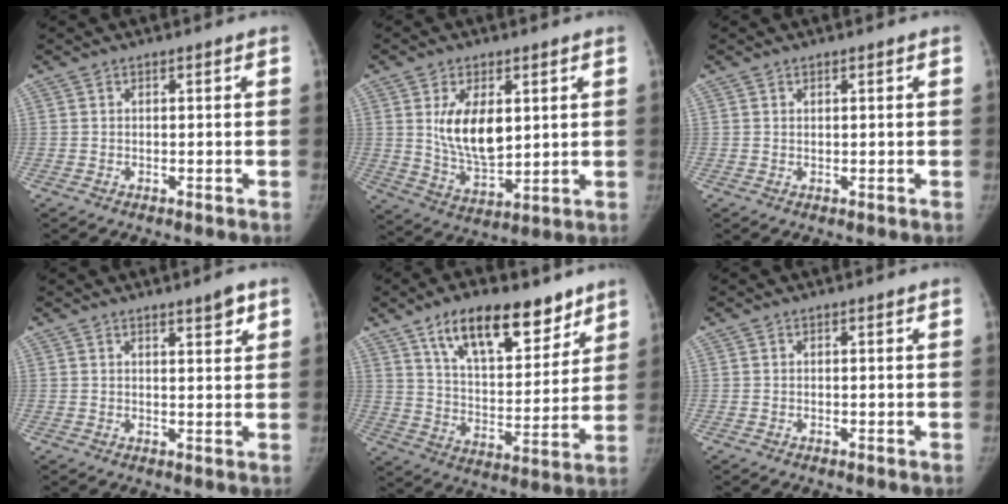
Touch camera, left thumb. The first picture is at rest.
{"total": 11.3, "force": [2.8, 6.2, 9.1], "torque": [-0.138, -0.026, 0.065]}
{"total": 0.6, "force": [0.5, 0.2, 0.3], "torque": [-0.005, -0.004, 0.009]}
{"total": 3.3, "force": [2.2, 0.7, 2.4], "torque": [-0.028, -0.015, 0.032]}
{"total": 18.4, "force": [11.8, 8.2, 11.6], "torque": [-0.137, -0.057, 0.200]}
{"total": 0.0}